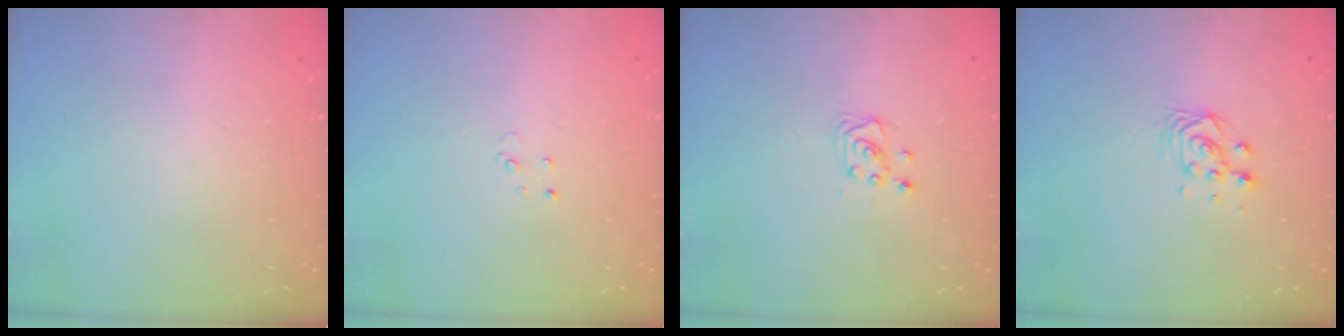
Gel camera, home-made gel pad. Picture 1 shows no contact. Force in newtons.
{"total": 2.5, "press": 2.5, "slide": 0.2}
{"total": 2.9, "press": 2.9, "slide": 0.4}
{"total": 7.3, "press": 7.3, "slide": 0.4}